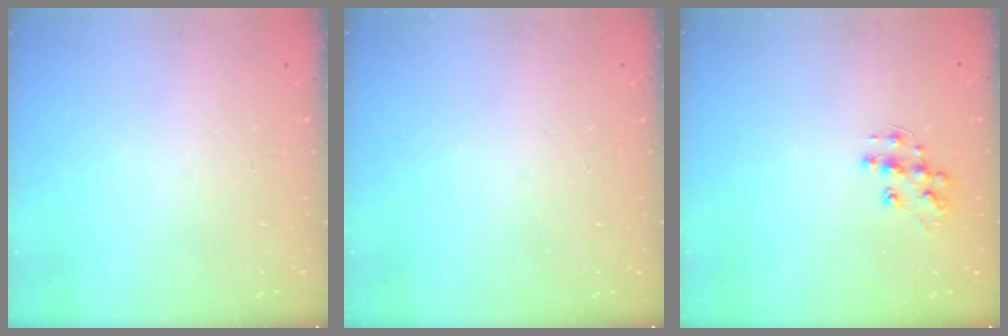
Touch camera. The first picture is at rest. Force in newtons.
{"total": 0.0}
{"total": 9.8, "press": 9.8, "slide": 0.6}